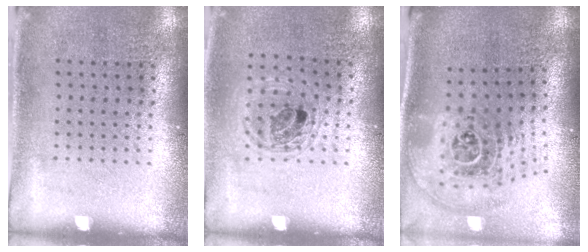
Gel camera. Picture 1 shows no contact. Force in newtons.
{"total": 1.1, "press": 1.0, "slide": 0.3}
{"total": 2.8, "press": 1.9, "slide": 2.1}